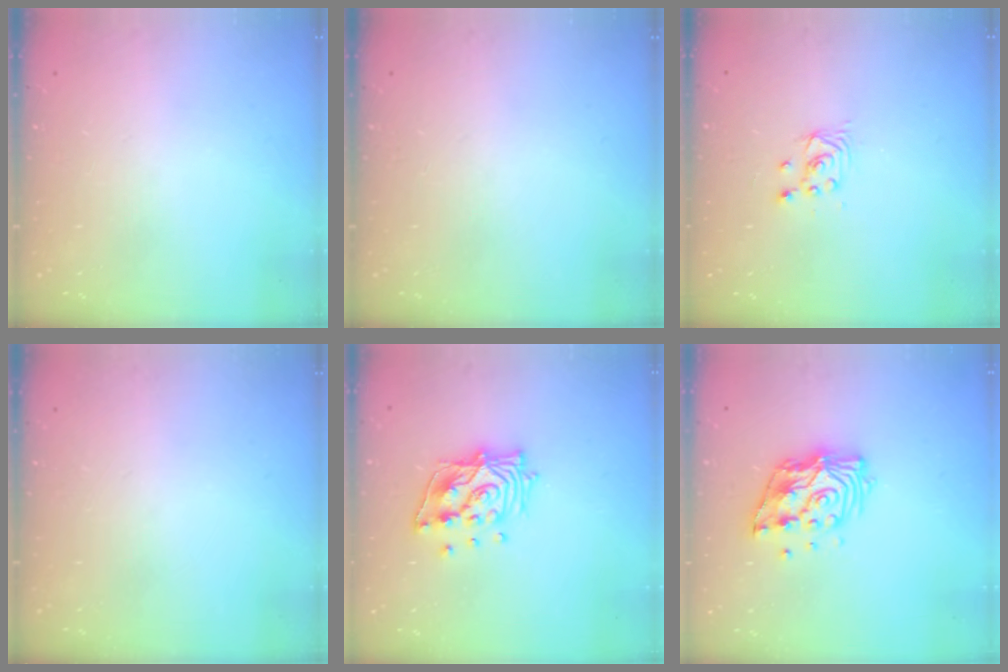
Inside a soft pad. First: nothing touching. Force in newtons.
{"total": 0.0}
{"total": 2.2, "press": 2.2, "slide": 0.3}
{"total": 0.0}
{"total": 14.9, "press": 14.8, "slide": 2.0}
{"total": 13.0, "press": 12.9, "slide": 1.1}